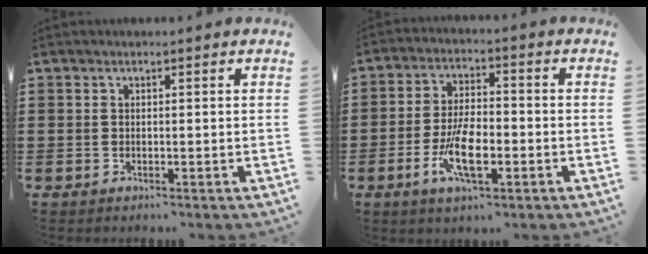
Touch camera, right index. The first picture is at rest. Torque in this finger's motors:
{"motor_torque": [1.07, 1.07, 0.26, 0.21]}